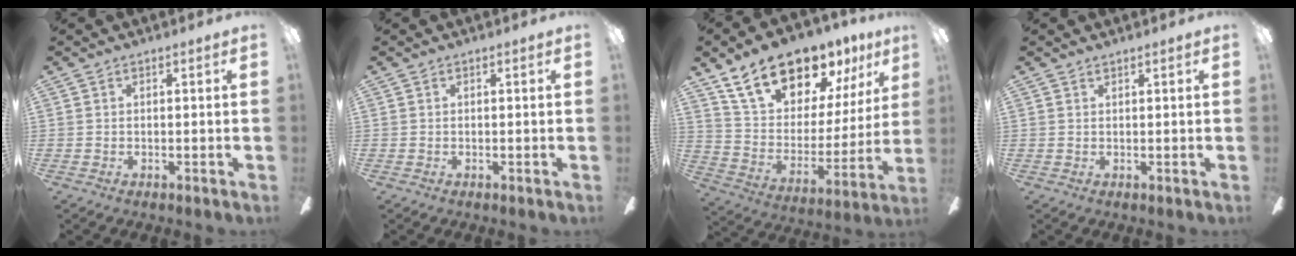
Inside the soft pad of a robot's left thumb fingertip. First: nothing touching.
{"total": 0.0}
{"total": 20.1, "force": [15.7, 9.4, 8.3], "torque": [-0.159, -0.099, 0.285]}
{"total": 0.6, "force": [0.6, 0.0, -0.1], "torque": [0.000, -0.001, 0.012]}